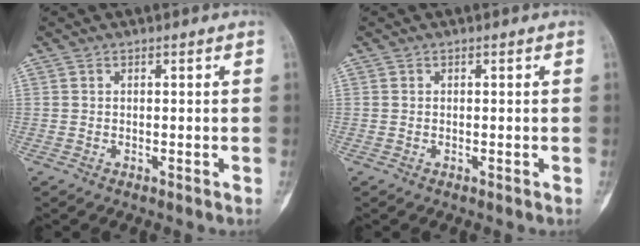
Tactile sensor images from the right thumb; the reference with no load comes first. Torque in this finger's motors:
{"motor_torque": [0.31, 0.01, 0.05, -0.11, 0.04]}